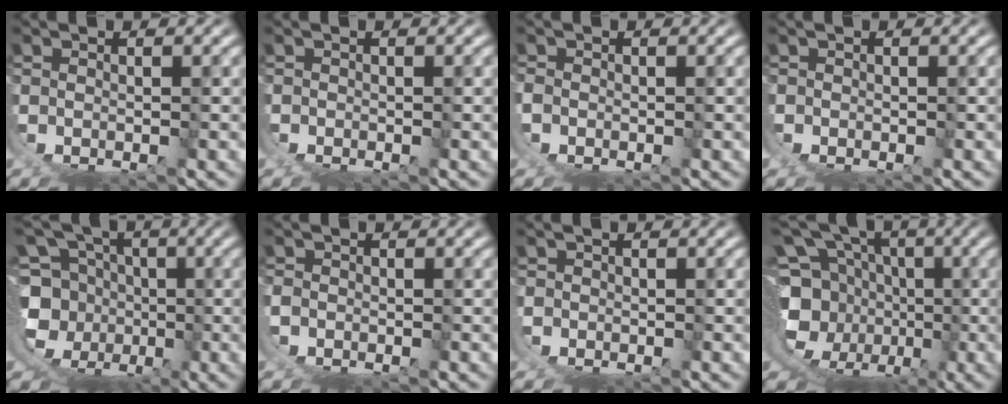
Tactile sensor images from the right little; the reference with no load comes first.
{"total": 0.5, "force": [0.0, 0.5, -0.1], "torque": [0.001, 0.002, -0.004]}
{"total": 1.6, "force": [0.0, 1.6, 0.4], "torque": [-0.023, -0.005, -0.001]}
{"total": 0.8, "force": [0.1, 0.8, 0.0], "torque": [-0.005, 0.001, -0.002]}
{"total": 11.5, "force": [1.4, 9.9, 5.8], "torque": [-0.136, -0.052, 0.035]}
{"total": 1.9, "force": [0.1, 1.9, 0.1], "torque": [-0.018, -0.005, -0.001]}
{"total": 1.0, "force": [0.1, 0.9, -0.5], "torque": [0.004, 0.001, -0.002]}
{"total": 17.4, "force": [2.5, 14.9, 8.6], "torque": [-0.189, -0.040, 0.036]}